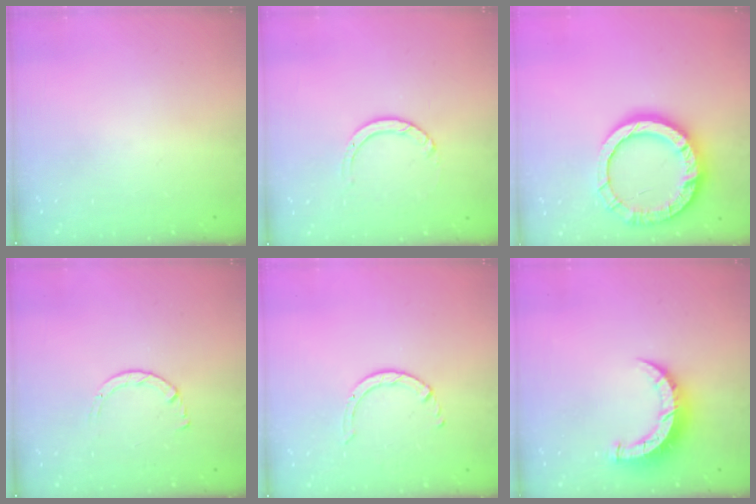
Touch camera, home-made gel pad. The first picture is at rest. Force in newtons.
{"total": 3.5, "press": 3.5, "slide": 0.1}
{"total": 17.0, "press": 17.0, "slide": 1.3}
{"total": 2.7, "press": 2.7, "slide": 0.3}
{"total": 2.5, "press": 2.4, "slide": 0.3}
{"total": 8.7, "press": 8.6, "slide": 0.5}